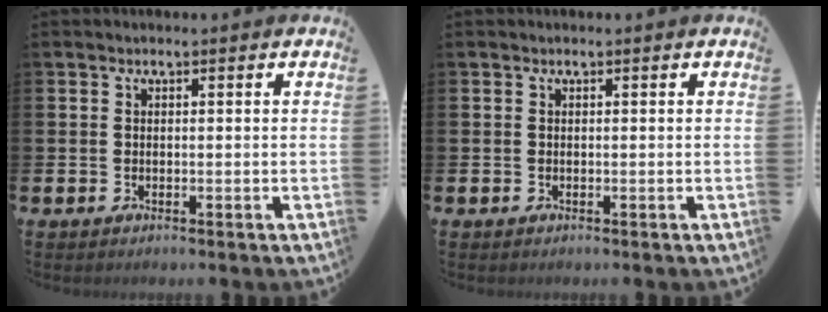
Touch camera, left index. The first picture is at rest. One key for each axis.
{"total": 0.0}